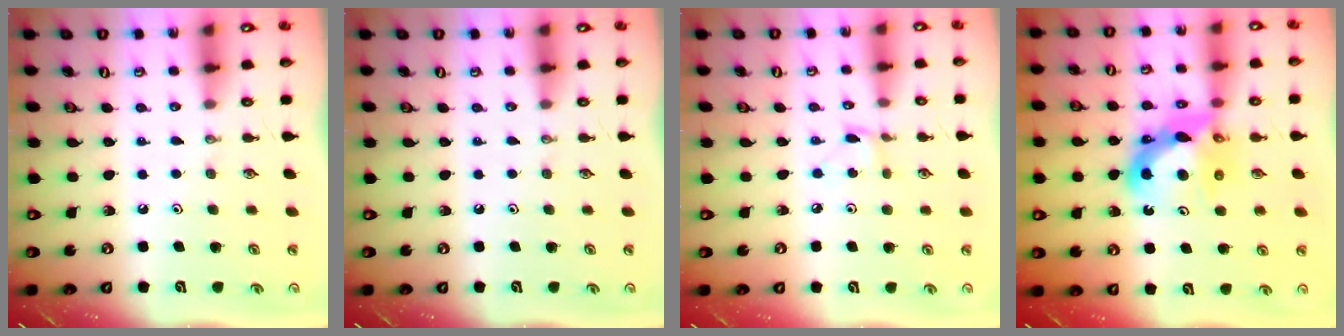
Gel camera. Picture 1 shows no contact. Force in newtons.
{"total": 0.0}
{"total": 2.9, "press": 2.9, "slide": 0.4}
{"total": 12.0, "press": 11.9, "slide": 1.0}